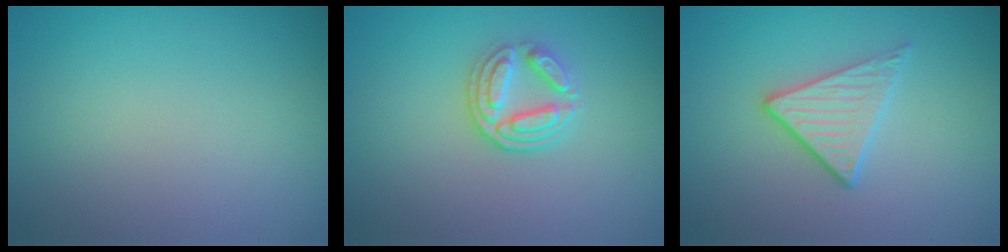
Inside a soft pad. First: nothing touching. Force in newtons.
{"total": 3.1, "press": 2.6, "slide": 1.7}
{"total": 3.0, "press": 2.7, "slide": 1.2}